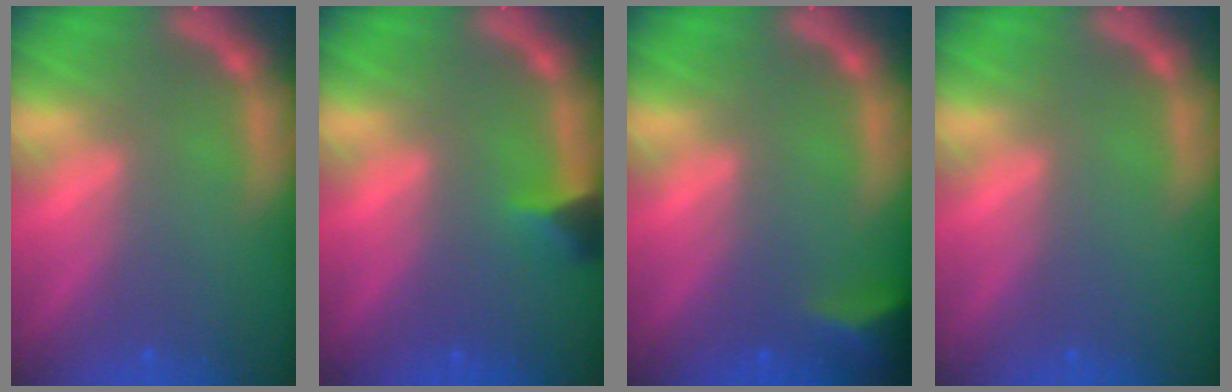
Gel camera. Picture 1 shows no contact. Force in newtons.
{"total": 1.9}
{"total": 3.5}
{"total": 0.0}